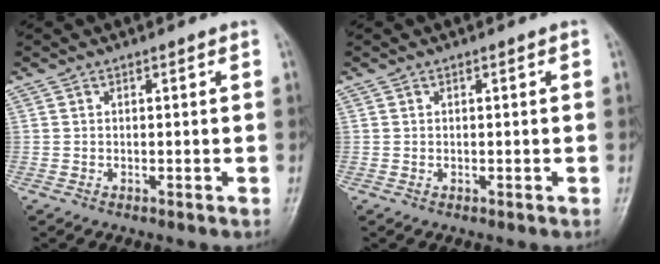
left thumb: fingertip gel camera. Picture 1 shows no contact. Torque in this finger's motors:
{"motor_torque": [-0.04, -0.04, -0.03, 0.06, 0.02]}